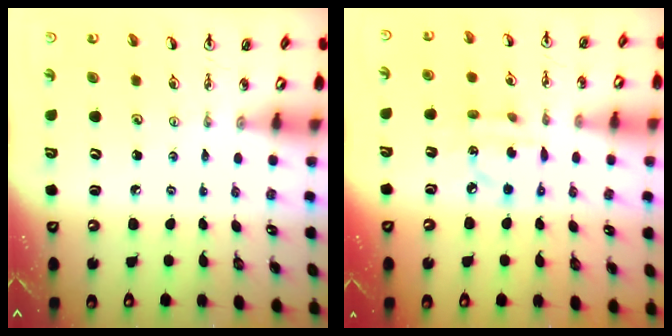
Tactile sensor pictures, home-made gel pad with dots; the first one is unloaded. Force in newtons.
{"total": 7.0, "press": 7.0, "slide": 0.4}